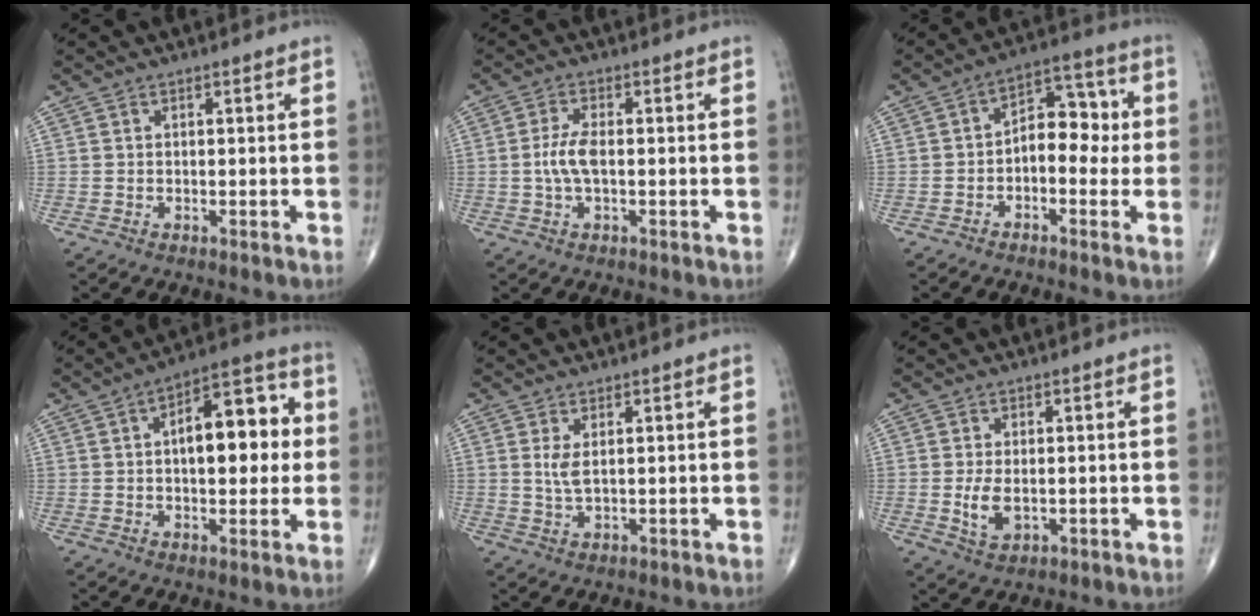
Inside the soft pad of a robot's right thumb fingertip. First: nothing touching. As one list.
[{"total": 4.5, "force": [-0.4, 1.8, 4.1], "torque": [-0.096, 0.006, -0.011]}, {"total": 9.1, "force": [-0.7, 5.7, 7.1], "torque": [-0.060, 0.037, -0.024]}, {"total": 14.8, "force": [1.7, 7.1, 12.8], "torque": [-0.149, 0.026, 0.019]}, {"total": 2.9, "force": [0.7, 1.0, 2.6], "torque": [-0.055, -0.006, 0.021]}, {"total": 4.7, "force": [-0.5, 2.7, 3.8], "torque": [-0.070, -0.007, -0.002]}]